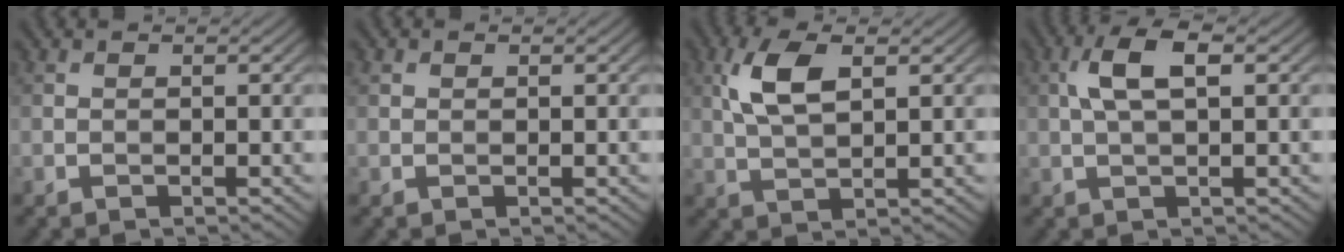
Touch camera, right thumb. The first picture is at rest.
{"total": 0.6, "force": [0.3, 0.4, 0.2], "torque": [-0.003, 0.000, 0.007]}
{"total": 5.9, "force": [2.0, 2.4, 5.0], "torque": [-0.117, 0.005, 0.039]}
{"total": 5.1, "force": [1.2, 1.7, 4.7], "torque": [-0.101, 0.012, 0.020]}